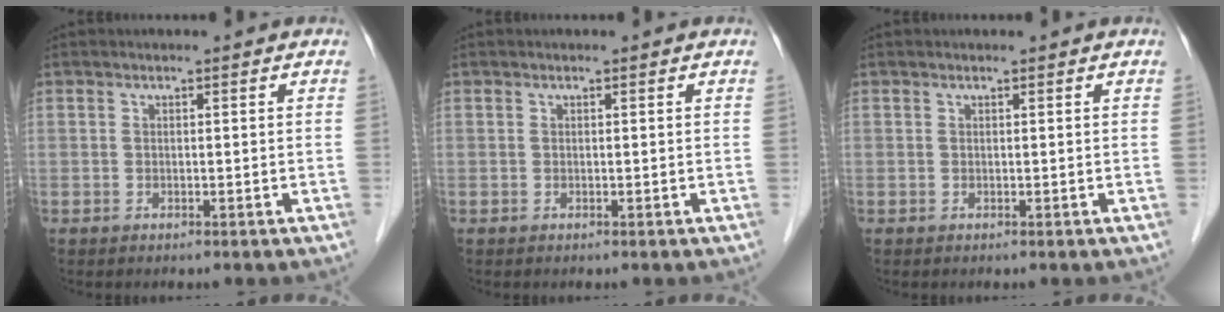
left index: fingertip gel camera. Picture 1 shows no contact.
{"total": 0.0}
{"total": 0.0}